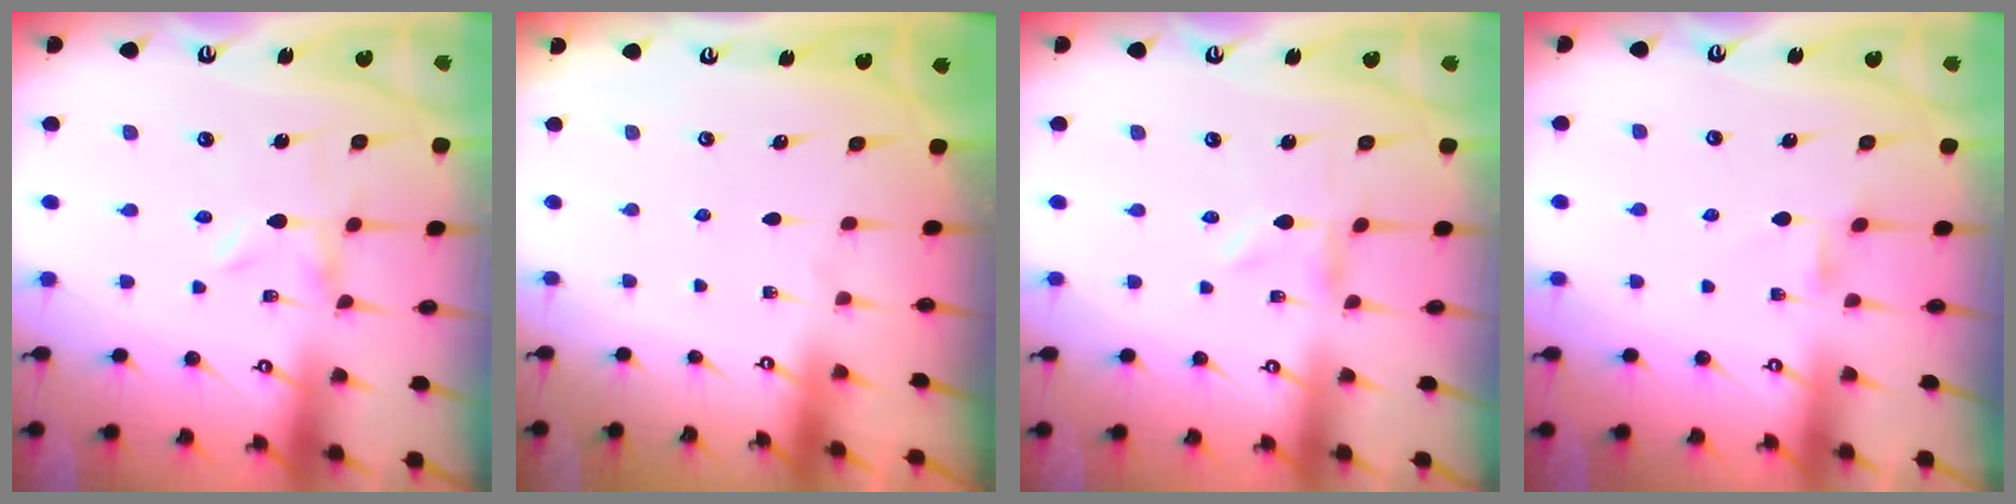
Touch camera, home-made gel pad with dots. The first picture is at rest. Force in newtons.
{"total": 0.0}
{"total": 0.0}
{"total": 2.0, "press": 2.0, "slide": 0.4}